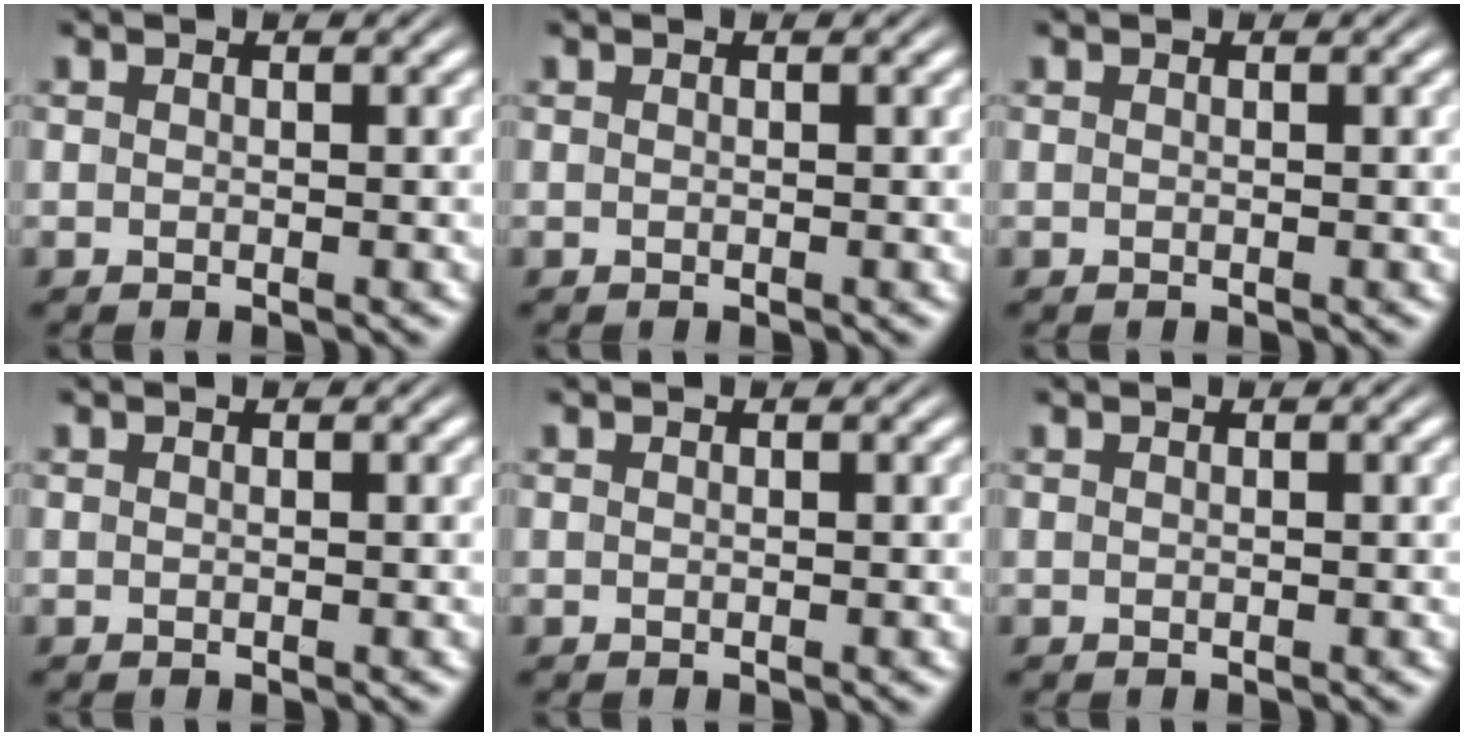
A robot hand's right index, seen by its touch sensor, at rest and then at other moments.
{"total": 0.0}
{"total": 0.0}
{"total": 0.0}
{"total": 0.0}
{"total": 0.0}